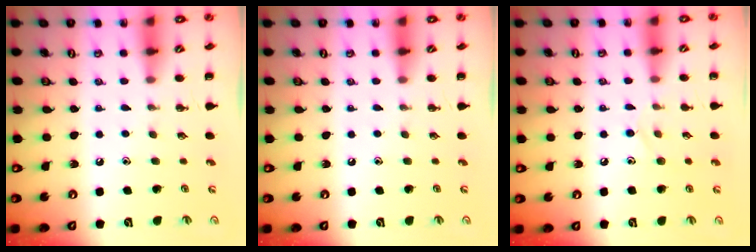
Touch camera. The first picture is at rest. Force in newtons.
{"total": 0.0}
{"total": 7.0, "press": 6.7, "slide": 1.9}